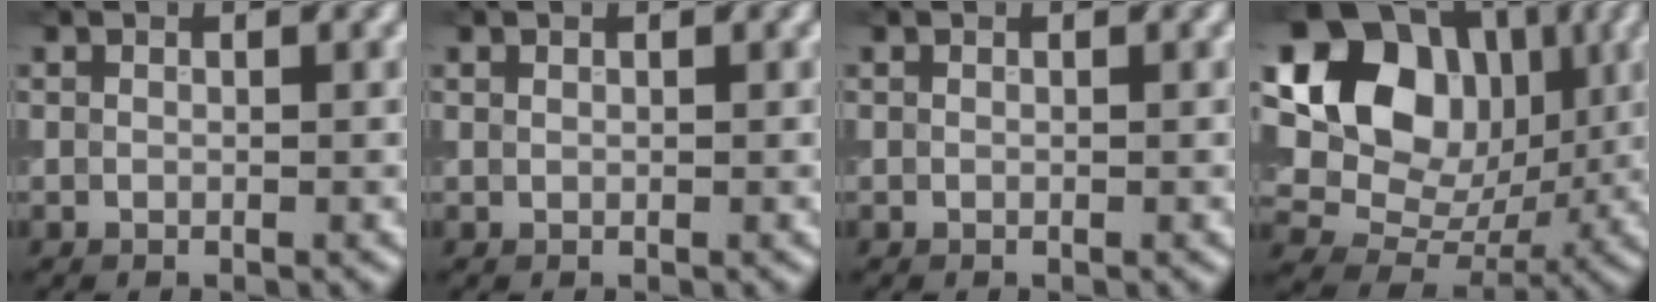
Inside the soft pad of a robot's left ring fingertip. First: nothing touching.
{"total": 0.0}
{"total": 0.0}
{"total": 15.6, "force": [3.9, 12.5, 8.4], "torque": [-0.158, 0.043, 0.067]}